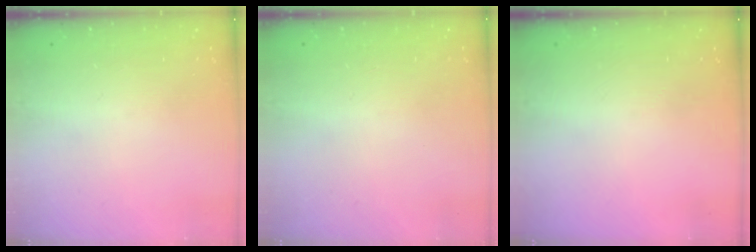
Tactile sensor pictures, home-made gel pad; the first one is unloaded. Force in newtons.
{"total": 2.6, "press": 2.6, "slide": 0.2}
{"total": 0.0}